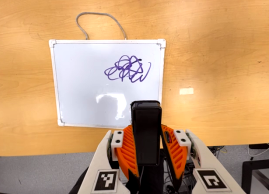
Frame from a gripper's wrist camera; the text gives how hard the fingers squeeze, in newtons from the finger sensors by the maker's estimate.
{"total": 4.5, "left": 3.2, "right": 5.7}